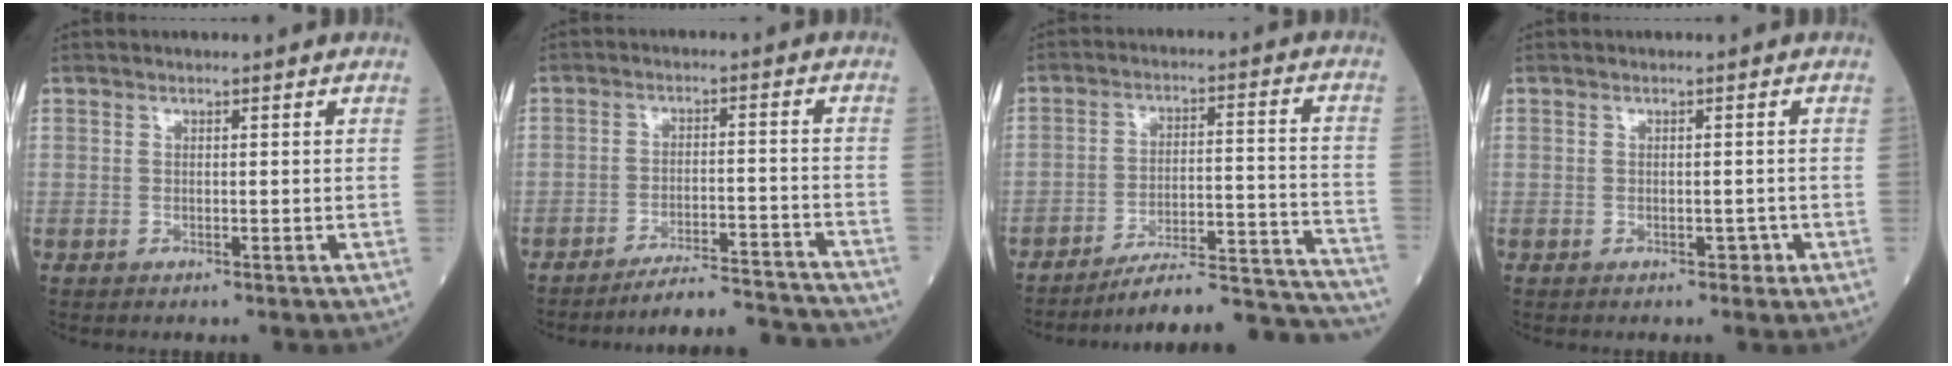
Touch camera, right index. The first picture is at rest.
{"total": 11.5, "force": [-11.4, -0.4, 1.3], "torque": [-0.006, 0.012, -0.164]}
{"total": 21.2, "force": [-20.5, 0.6, 5.3], "torque": [-0.029, 0.016, -0.282]}
{"total": 1.2, "force": [-0.5, 0.7, 0.8], "torque": [-0.009, 0.001, -0.005]}